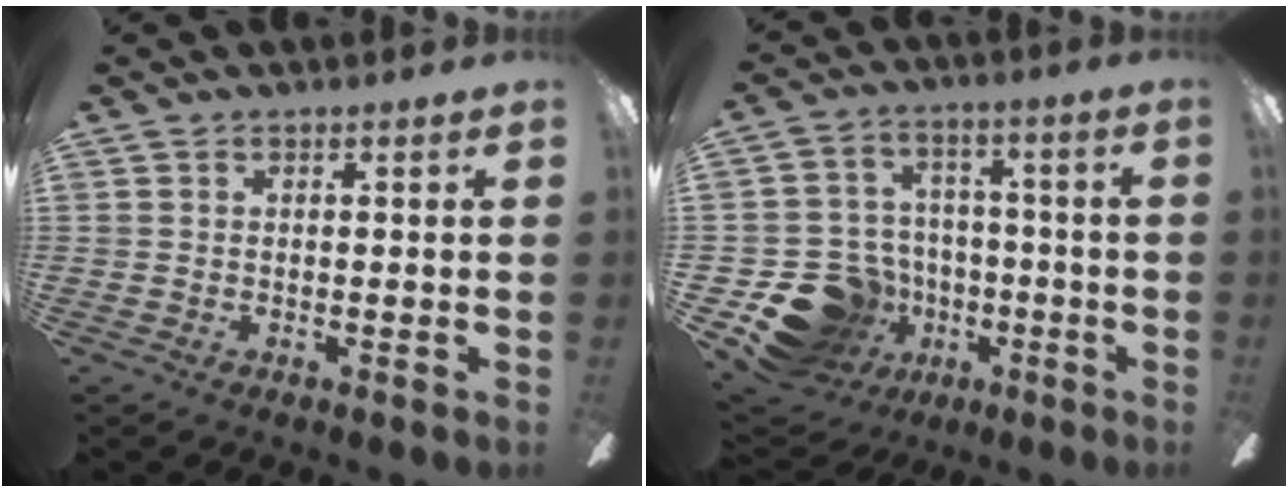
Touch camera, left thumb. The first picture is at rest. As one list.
[{"total": 16.0, "force": [-7.4, 12.9, 5.8], "torque": [-0.133, 0.052, -0.107]}]